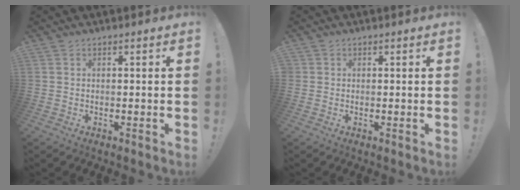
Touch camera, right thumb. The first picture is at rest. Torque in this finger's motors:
{"motor_torque": [0.01, 0.17, -0.11, 0.04, -0.01]}